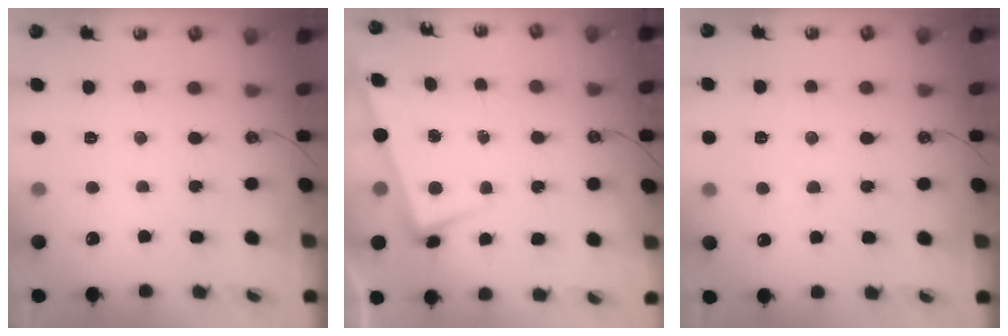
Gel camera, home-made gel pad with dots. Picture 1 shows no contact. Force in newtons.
{"total": 3.5, "press": 3.3, "slide": 1.1}
{"total": 4.2, "press": 4.2, "slide": 0.3}